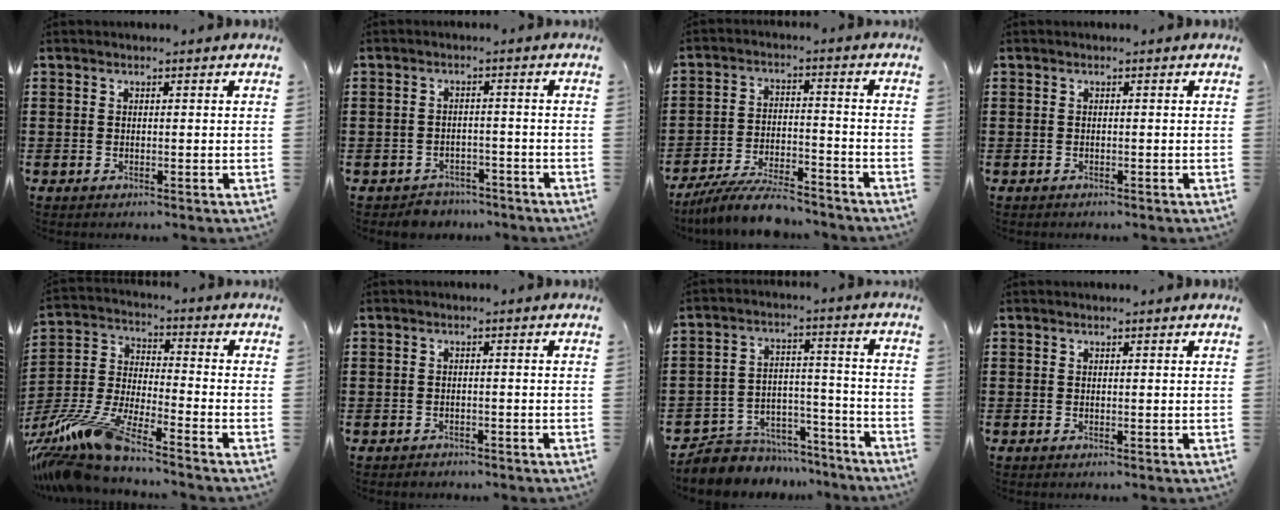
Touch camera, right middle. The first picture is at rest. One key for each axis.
{"total": 3.1, "fx": -3.0, "fy": 0.8, "fz": -0.4, "tx": -0.003, "ty": 0.000, "tz": -0.066}
{"total": 8.0, "fx": -7.4, "fy": 1.0, "fz": 2.9, "tx": -0.055, "ty": 0.010, "tz": -0.140}
{"total": 0.6, "fx": -0.5, "fy": 0.2, "fz": -0.1, "tx": 0.001, "ty": 0.001, "tz": -0.012}
{"total": 11.1, "fx": -9.6, "fy": 0.6, "fz": 5.4, "tx": -0.126, "ty": -0.001, "tz": -0.198}
{"total": 1.3, "fx": -1.1, "fy": 0.5, "fz": -0.2, "tx": 0.000, "ty": 0.001, "tz": -0.027}
{"total": 6.4, "fx": -5.9, "fy": 2.5, "fz": 0.1, "tx": -0.009, "ty": 0.020, "tz": -0.117}
{"total": 0.0}